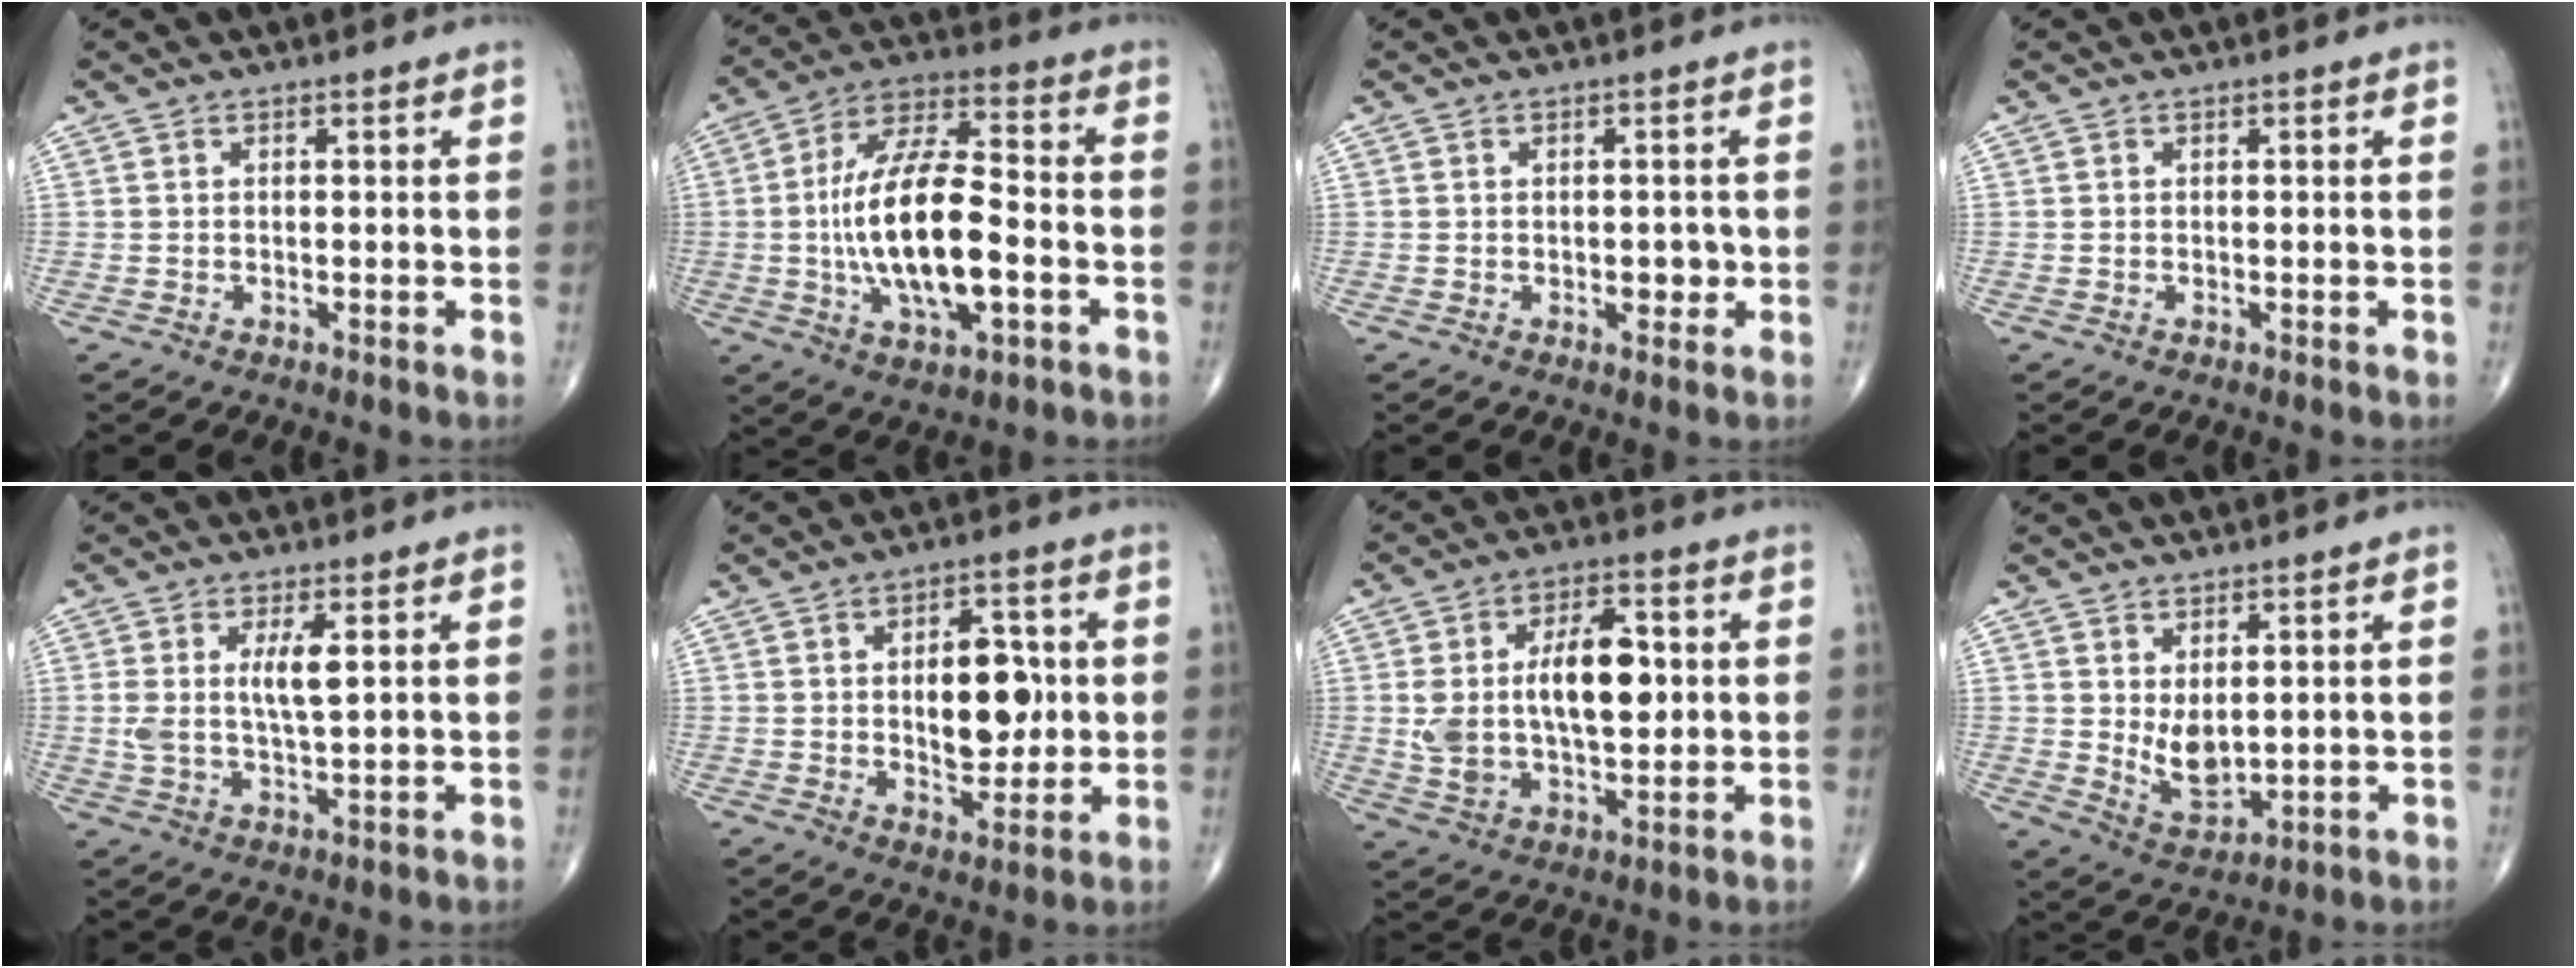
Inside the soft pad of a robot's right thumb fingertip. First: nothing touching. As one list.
[{"total": 19.2, "force": [-3.1, 8.2, 17.1], "torque": [-0.312, 0.031, -0.050]}, {"total": 2.6, "force": [-0.4, 1.6, 2.0], "torque": [-0.010, 0.001, -0.004]}, {"total": 0.0}, {"total": 5.9, "force": [1.6, 1.6, 5.4], "torque": [-0.107, -0.012, 0.034]}, {"total": 11.5, "force": [0.7, 6.4, 9.5], "torque": [-0.104, -0.001, 0.017]}, {"total": 15.4, "force": [1.8, 8.1, 13.0], "torque": [-0.208, 0.009, 0.037]}, {"total": 6.2, "force": [1.2, 3.3, 5.0], "torque": [-0.077, -0.023, 0.038]}]